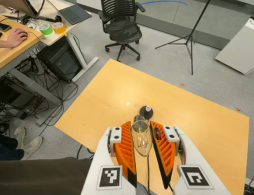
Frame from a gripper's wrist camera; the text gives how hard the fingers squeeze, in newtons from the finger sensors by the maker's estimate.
{"total": 9.6, "left": 9.1, "right": 10.1}